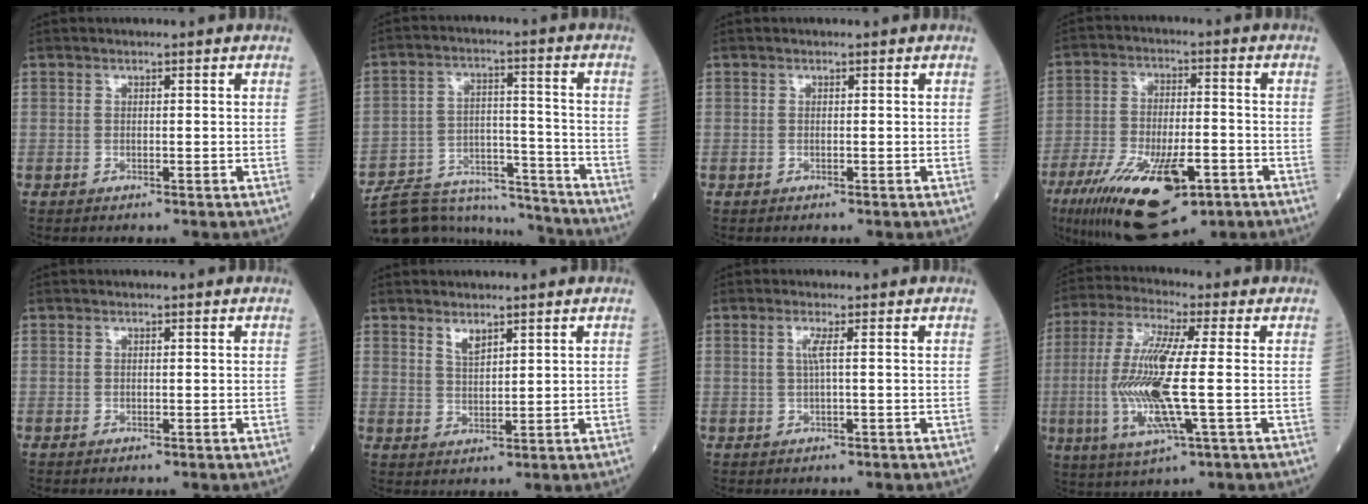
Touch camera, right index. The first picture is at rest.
{"total": 15.7, "force": [-15.1, 3.6, 2.3], "torque": [-0.037, 0.036, -0.231]}
{"total": 0.0}
{"total": 18.9, "force": [-10.0, 6.5, 14.6], "torque": [-0.279, -0.027, -0.161]}
{"total": 0.0}
{"total": 1.4, "force": [1.1, 0.5, 0.7], "torque": [-0.011, -0.003, 0.022]}
{"total": 1.7, "force": [0.3, -0.4, 1.6], "torque": [-0.036, 0.001, 0.004]}
{"total": 14.5, "force": [-1.8, 1.0, 14.4], "torque": [-0.314, -0.010, -0.038]}